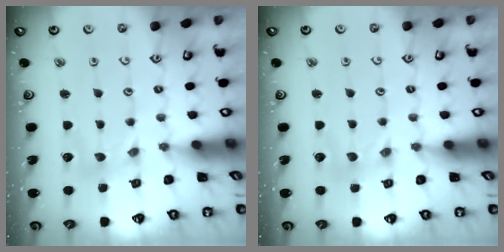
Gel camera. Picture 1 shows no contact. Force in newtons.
{"total": 0.0}